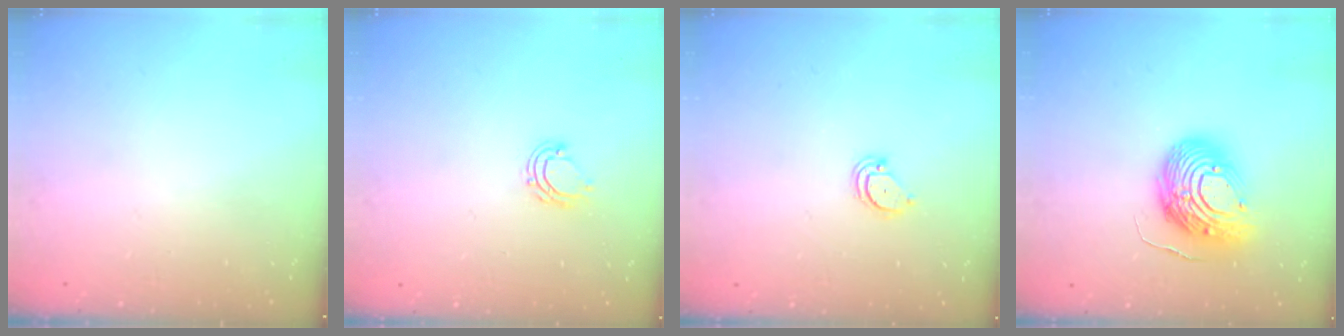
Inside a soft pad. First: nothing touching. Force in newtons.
{"total": 5.2, "press": 5.1, "slide": 0.7}
{"total": 2.6, "press": 2.6, "slide": 0.2}
{"total": 14.1, "press": 13.9, "slide": 2.6}